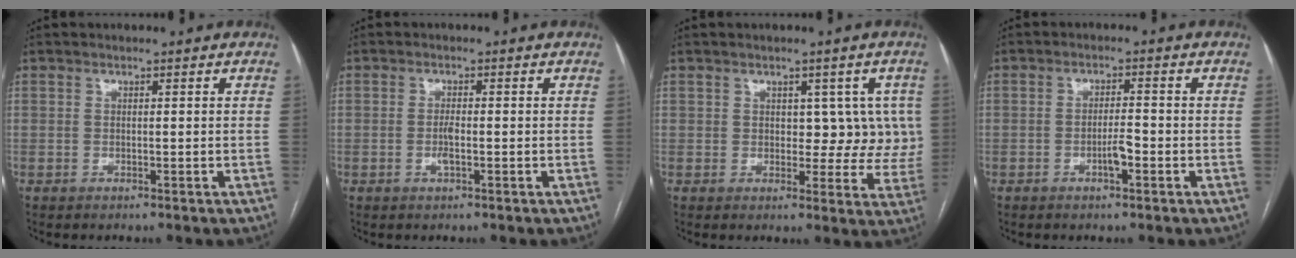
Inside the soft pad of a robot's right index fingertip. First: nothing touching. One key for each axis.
{"total": 1.9, "fx": -0.5, "fy": 0.4, "fz": 1.8, "tx": -0.039, "ty": -0.002, "tz": -0.011}
{"total": 5.7, "fx": 1.6, "fy": 3.7, "fz": 4.0, "tx": -0.020, "ty": 0.013, "tz": 0.020}
{"total": 2.9, "fx": -1.2, "fy": 0.5, "fz": 2.6, "tx": -0.044, "ty": 0.002, "tz": -0.022}